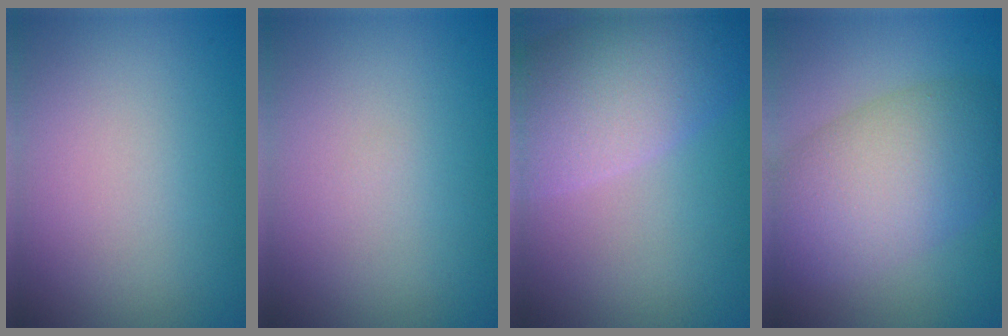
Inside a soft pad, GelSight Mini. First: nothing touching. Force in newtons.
{"total": 0.0}
{"total": 7.9, "press": 7.8, "slide": 0.8}
{"total": 8.6, "press": 8.6, "slide": 0.2}